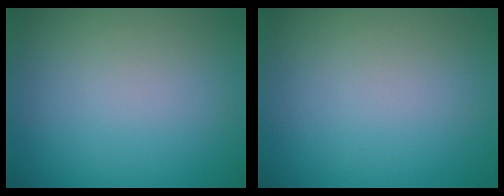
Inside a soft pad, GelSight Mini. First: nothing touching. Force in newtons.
{"total": 0.0}